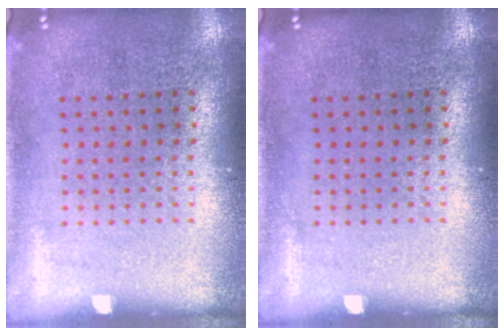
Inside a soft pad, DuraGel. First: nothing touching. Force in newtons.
{"total": 0.0}